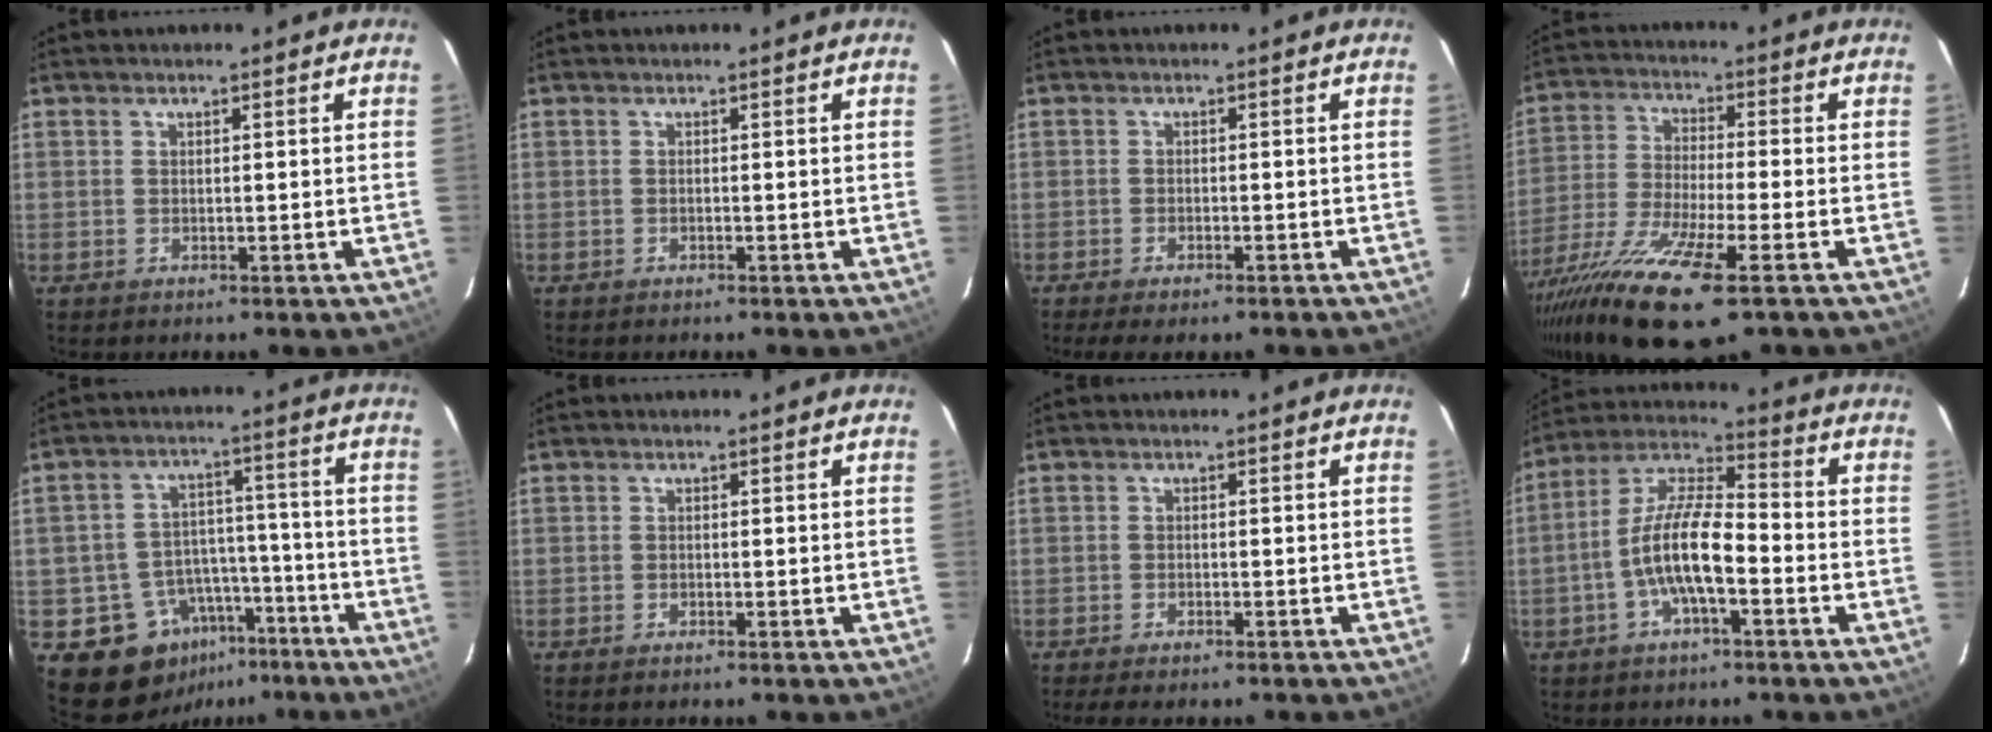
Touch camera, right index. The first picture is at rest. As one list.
[{"total": 0.0}, {"total": 4.9, "force": [-3.9, 1.4, 2.7], "torque": [-0.068, -0.017, -0.061]}, {"total": 16.3, "force": [-10.0, 2.5, 12.7], "torque": [-0.257, -0.054, -0.191]}, {"total": 13.0, "force": [-7.9, 9.6, 3.7], "torque": [-0.079, 0.045, -0.098]}, {"total": 0.8, "force": [-0.7, 0.2, 0.2], "torque": [-0.008, -0.001, -0.015]}, {"total": 4.9, "force": [-4.1, 1.3, 2.4], "torque": [-0.058, -0.014, -0.062]}, {"total": 11.2, "force": [-3.8, 3.4, 10.0], "torque": [-0.208, 0.011, -0.076]}]